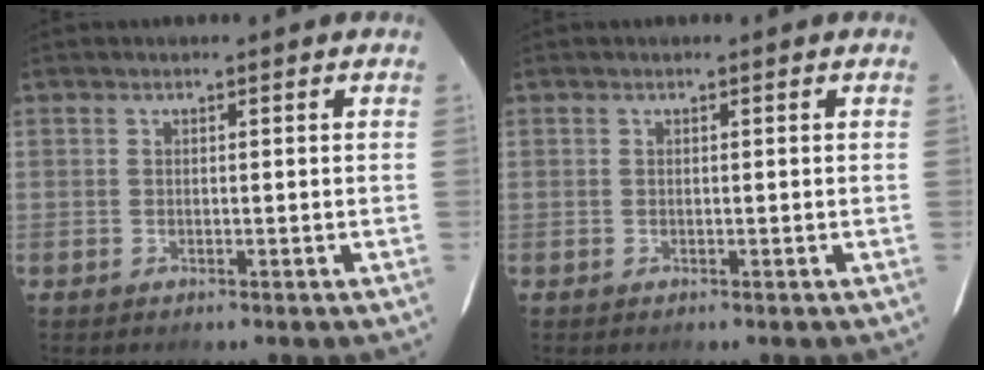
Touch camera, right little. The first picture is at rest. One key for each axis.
{"total": 0.0}